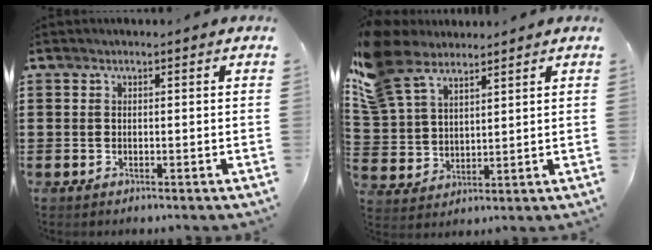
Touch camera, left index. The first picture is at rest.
{"total": 10.2, "force": [7.7, 5.0, 4.5], "torque": [-0.134, -0.014, 0.146]}